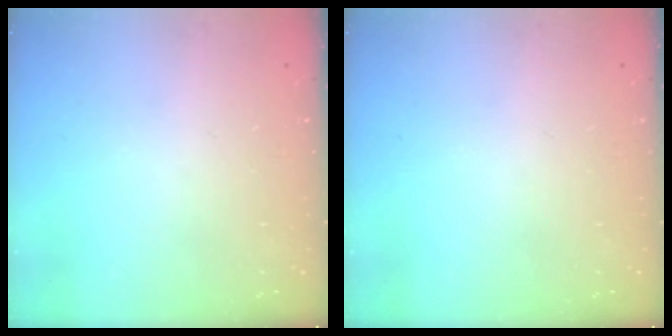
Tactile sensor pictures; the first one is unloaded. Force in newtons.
{"total": 0.0}